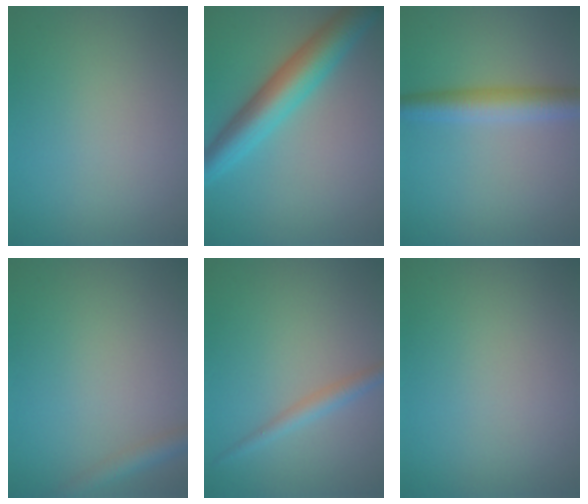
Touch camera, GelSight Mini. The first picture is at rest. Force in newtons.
{"total": 6.4, "press": 6.4, "slide": 0.1}
{"total": 4.3, "press": 4.3, "slide": 0.1}
{"total": 2.3, "press": 2.3, "slide": 0.1}
{"total": 1.9, "press": 1.9, "slide": 0.0}
{"total": 0.0}